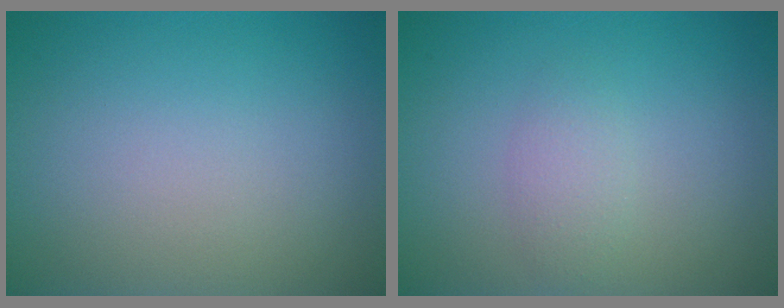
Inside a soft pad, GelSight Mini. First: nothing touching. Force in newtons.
{"total": 1.7, "press": 1.7, "slide": 0.0}